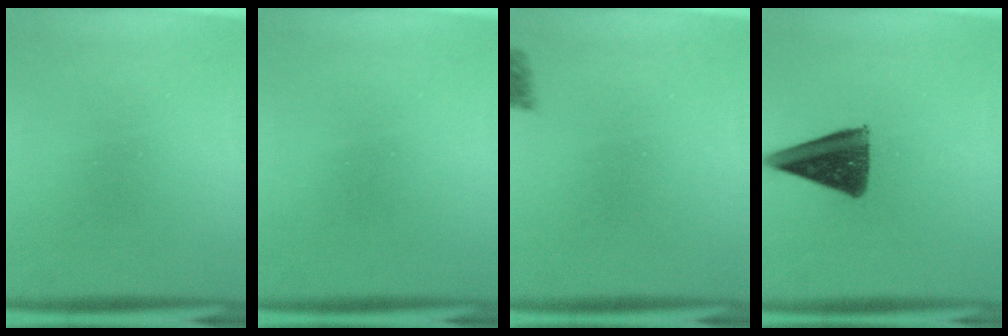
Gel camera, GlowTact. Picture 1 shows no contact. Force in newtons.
{"total": 0.5}
{"total": 2.7}
{"total": 10.9}